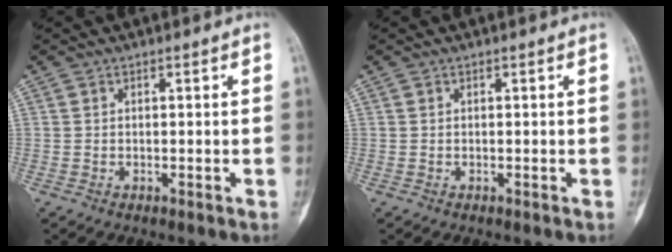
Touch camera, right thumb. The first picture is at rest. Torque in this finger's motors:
{"motor_torque": [0.13, 0.07, -0.03, -0.03, 0.03]}